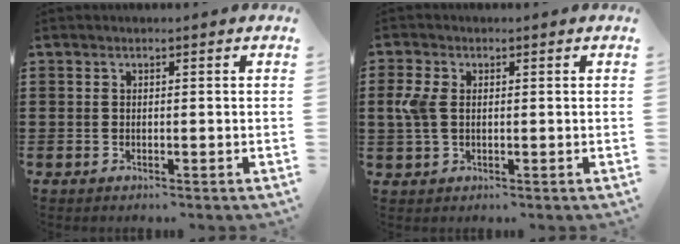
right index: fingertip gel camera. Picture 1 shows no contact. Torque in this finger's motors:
{"motor_torque": [0.11, 0.02, 0.10, 0.06]}